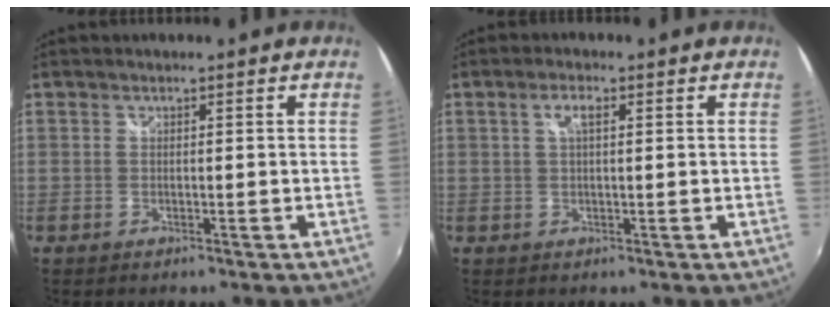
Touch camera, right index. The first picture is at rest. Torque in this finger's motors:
{"motor_torque": [0.28, 0.03, 0.19, 0.05]}